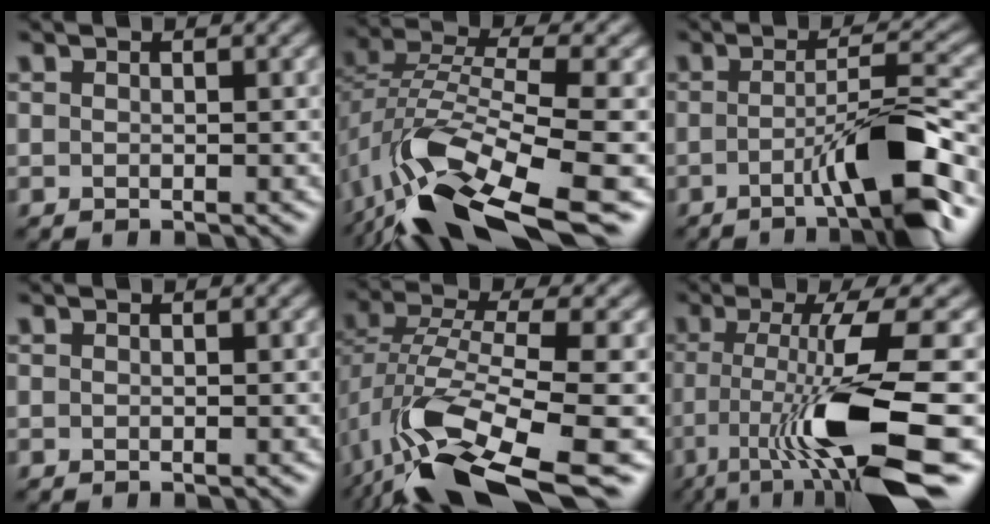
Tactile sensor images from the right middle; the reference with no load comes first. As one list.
[{"total": 12.4, "force": [-7.1, 4.3, 9.2], "torque": [-0.180, -0.002, -0.124]}, {"total": 7.2, "force": [-2.7, 0.9, 6.6], "torque": [-0.096, 0.012, -0.054]}, {"total": 0.0}, {"total": 11.9, "force": [-5.7, 4.2, 9.5], "torque": [-0.190, -0.009, -0.099]}, {"total": 11.4, "force": [-4.5, 2.3, 10.2], "torque": [-0.167, -0.007, -0.078]}]